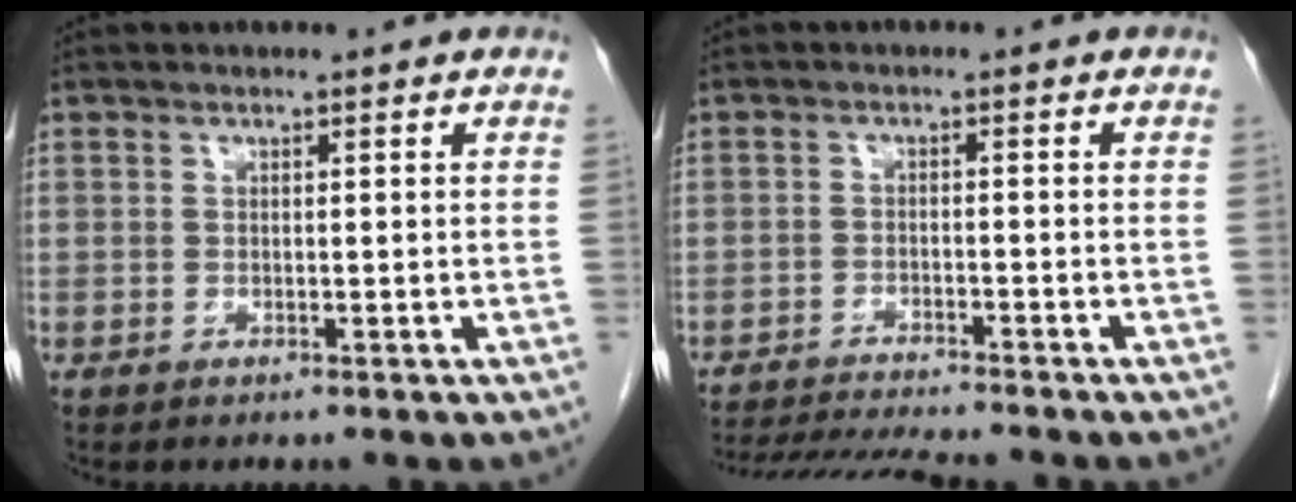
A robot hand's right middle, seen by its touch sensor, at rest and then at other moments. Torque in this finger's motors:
{"motor_torque": [1.08, -1.06, 0.05, 0.05]}